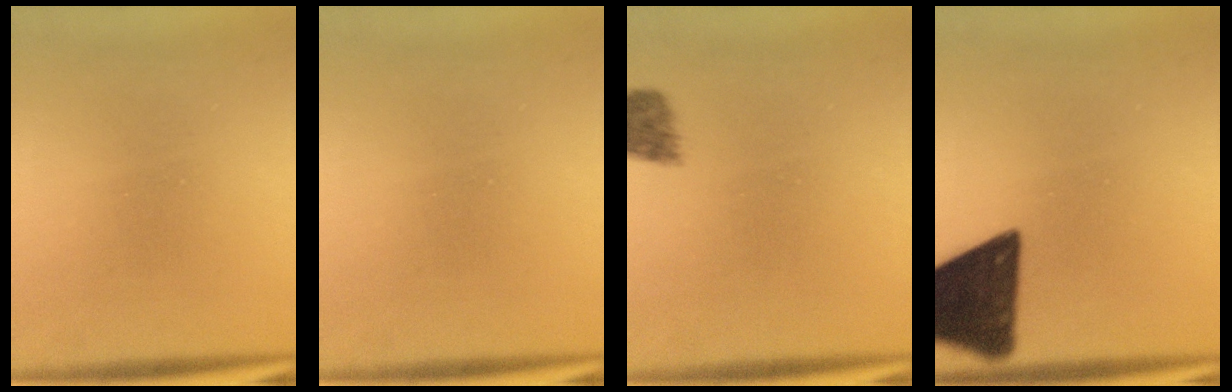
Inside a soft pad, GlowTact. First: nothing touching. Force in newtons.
{"total": 0.0}
{"total": 2.3}
{"total": 13.4}